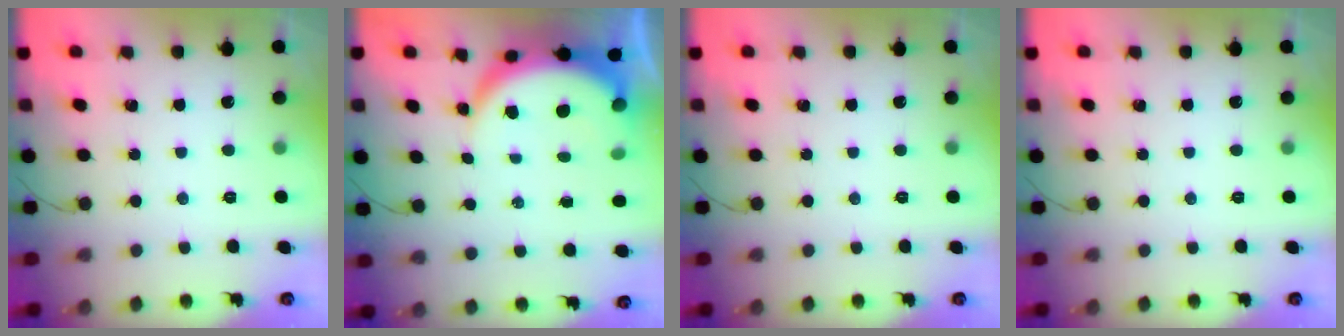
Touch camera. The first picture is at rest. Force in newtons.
{"total": 8.4, "press": 8.3, "slide": 1.0}
{"total": 0.0}
{"total": 0.0}